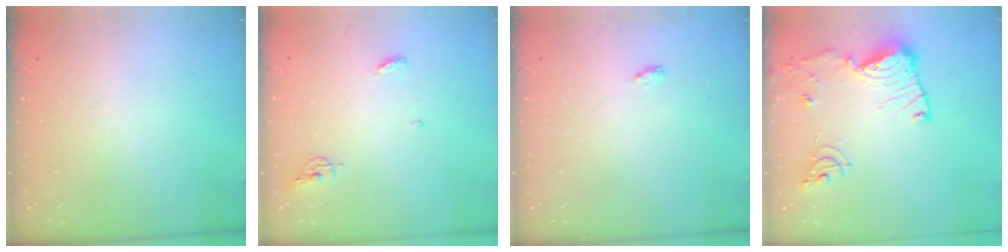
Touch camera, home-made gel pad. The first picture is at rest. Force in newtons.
{"total": 4.7, "press": 4.7, "slide": 0.4}
{"total": 6.4, "press": 3.3, "slide": 5.5}
{"total": 15.7, "press": 15.6, "slide": 1.7}